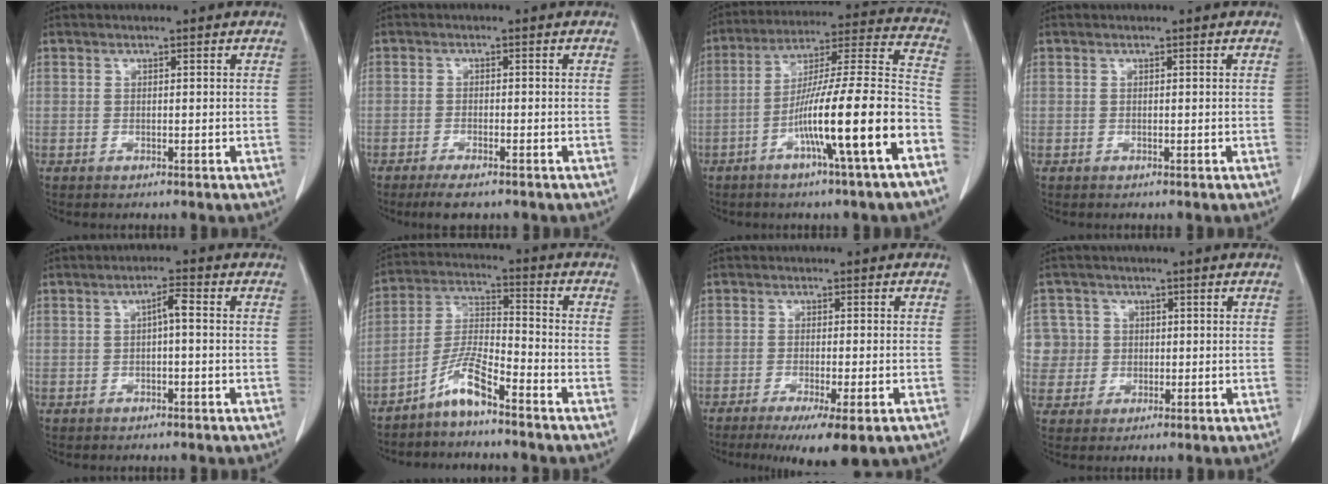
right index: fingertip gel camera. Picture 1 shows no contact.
{"total": 3.6, "force": [-2.7, 0.8, 2.2], "torque": [-0.037, -0.005, -0.042]}
{"total": 18.8, "force": [-8.1, -0.6, 17.0], "torque": [-0.256, 0.002, -0.136]}
{"total": 0.0}
{"total": 2.4, "force": [0.0, 0.4, 2.4], "torque": [-0.040, 0.008, 0.000]}
{"total": 6.8, "force": [-5.1, 0.6, 4.5], "torque": [-0.101, -0.002, -0.104]}
{"total": 9.6, "force": [-6.5, 1.0, 7.1], "torque": [-0.096, -0.023, -0.094]}
{"total": 6.6, "force": [0.8, 6.5, -0.1], "torque": [0.002, 0.029, 0.024]}